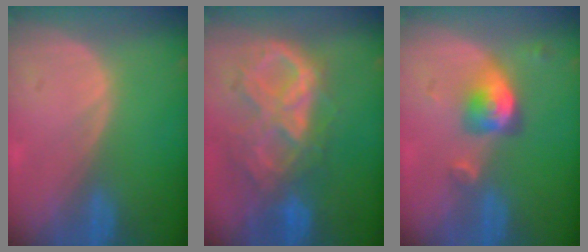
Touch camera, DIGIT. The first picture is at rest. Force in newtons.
{"total": 10.4, "press": 8.9, "slide": 5.4}
{"total": 5.1, "press": 4.7, "slide": 2.0}